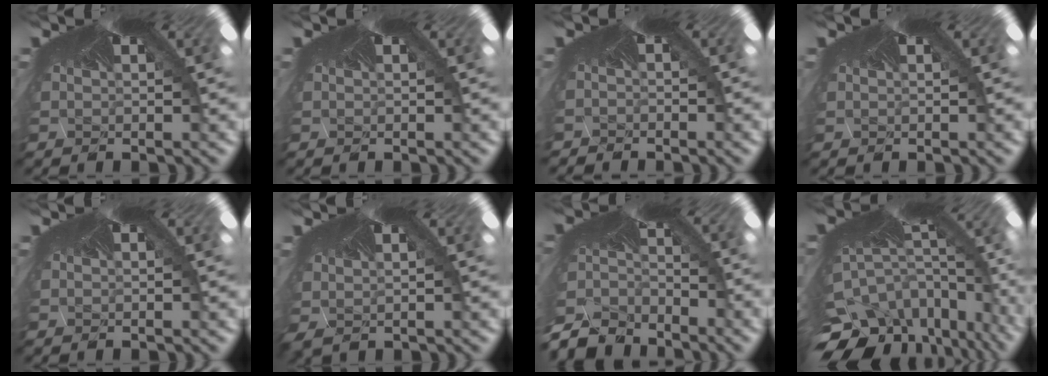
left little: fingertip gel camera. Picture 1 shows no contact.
{"total": 0.0}
{"total": 1.7, "force": [-1.6, -0.4, -0.3], "torque": [0.009, -0.027, -0.014]}
{"total": 0.0}
{"total": 0.0}
{"total": 0.9, "force": [-0.3, 0.8, 0.4], "torque": [-0.024, -0.007, 0.005]}
{"total": 12.7, "force": [-12.6, 0.1, -0.9], "torque": [0.008, -0.085, -0.180]}
{"total": 10.9, "force": [-10.8, 0.5, 0.2], "torque": [-0.009, -0.119, -0.126]}